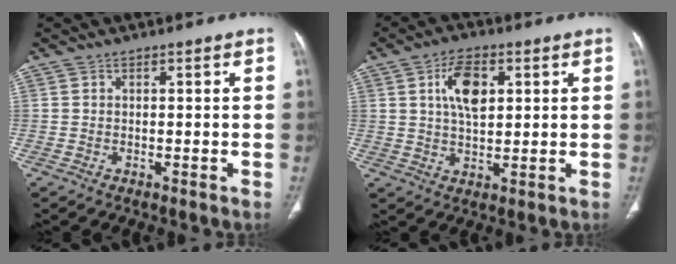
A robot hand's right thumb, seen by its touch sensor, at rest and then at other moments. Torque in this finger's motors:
{"motor_torque": [0.14, 0.15, 0.63, 0.07, 0.28]}